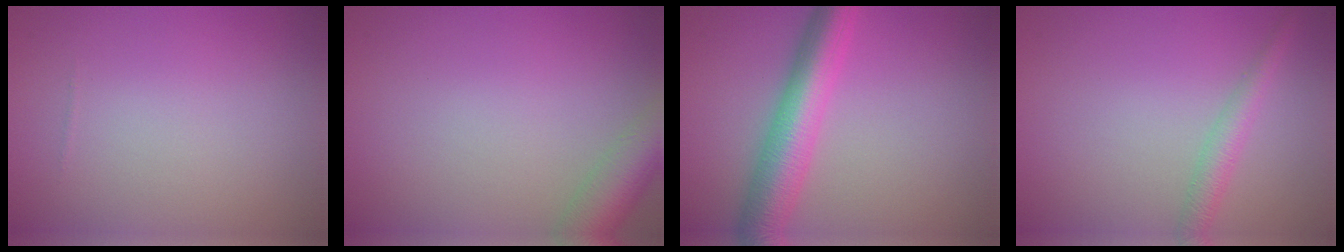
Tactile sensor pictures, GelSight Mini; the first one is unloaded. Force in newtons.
{"total": 4.9, "press": 4.8, "slide": 0.4}
{"total": 6.7, "press": 6.7, "slide": 0.3}
{"total": 2.2, "press": 2.2, "slide": 0.1}